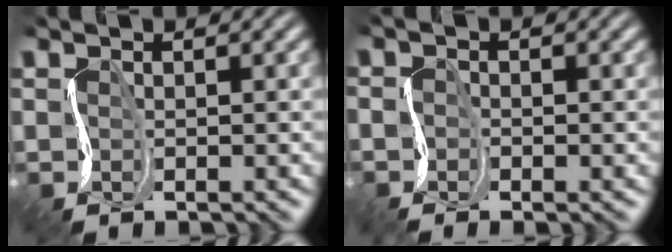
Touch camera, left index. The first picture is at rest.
{"total": 1.7, "force": [-1.6, -0.2, -0.4], "torque": [0.013, -0.010, -0.026]}